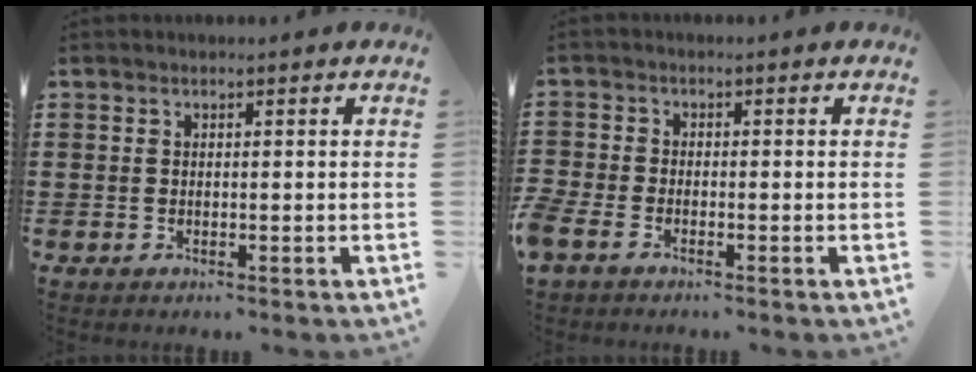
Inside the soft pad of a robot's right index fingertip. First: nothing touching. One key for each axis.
{"total": 1.7, "fx": -1.4, "fy": 0.5, "fz": 0.7, "tx": -0.036, "ty": -0.006, "tz": -0.035}